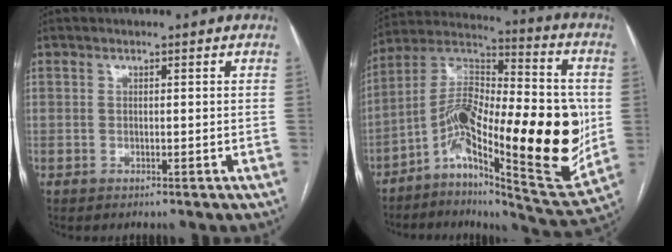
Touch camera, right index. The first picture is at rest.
{"total": 25.8, "force": [-4.3, 6.6, 24.5], "torque": [-0.388, 0.018, -0.065]}